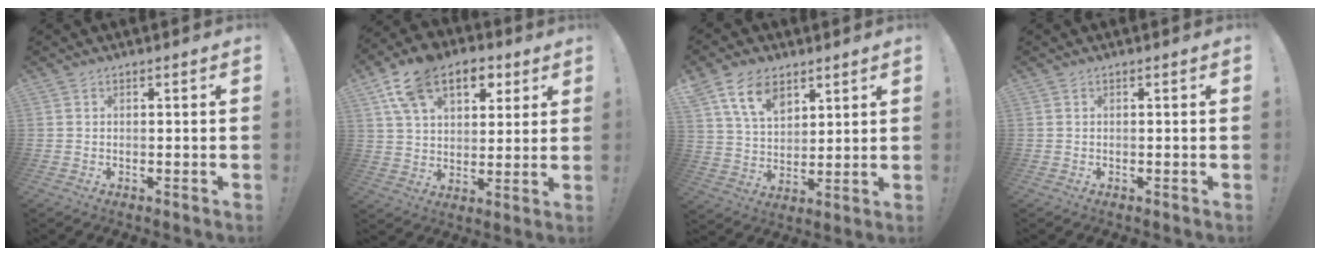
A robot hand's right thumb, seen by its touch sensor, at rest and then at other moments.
{"total": 16.4, "force": [8.2, 10.7, 9.4], "torque": [-0.149, -0.028, 0.149]}
{"total": 12.5, "force": [7.5, 7.6, 6.6], "torque": [-0.119, -0.027, 0.145]}
{"total": 0.0}